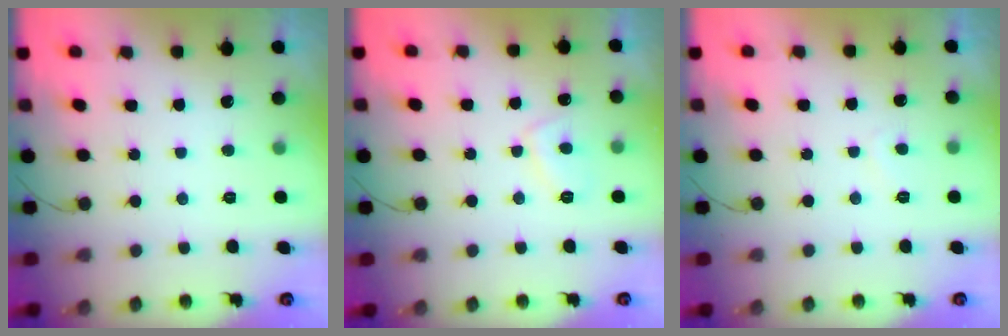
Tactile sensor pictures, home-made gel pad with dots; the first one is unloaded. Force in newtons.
{"total": 5.0, "press": 4.9, "slide": 0.9}
{"total": 1.9, "press": 1.8, "slide": 0.6}